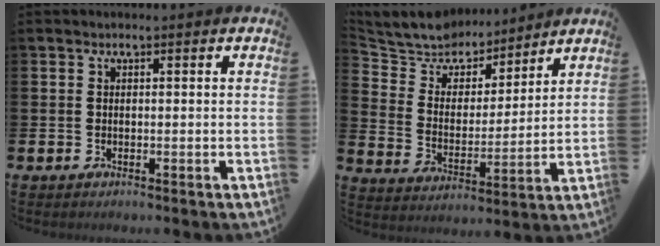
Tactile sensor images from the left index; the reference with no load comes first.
{"total": 7.9, "force": [7.4, 2.6, -0.1], "torque": [-0.053, -0.060, 0.135]}